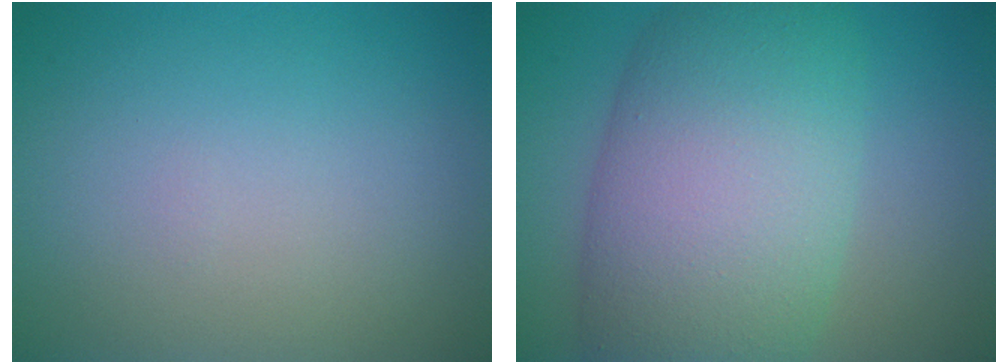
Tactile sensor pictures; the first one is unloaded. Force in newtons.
{"total": 12.2, "press": 12.1, "slide": 0.4}